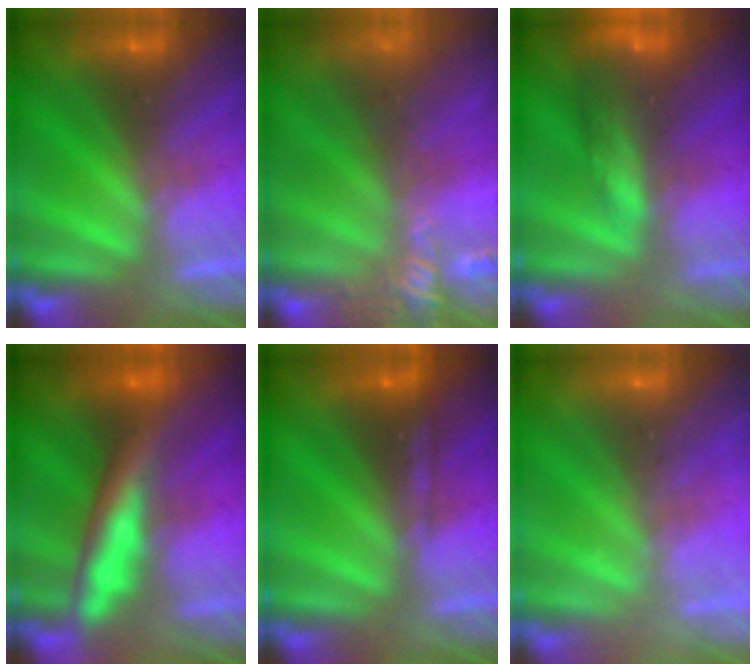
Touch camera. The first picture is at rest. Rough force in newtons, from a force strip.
{"total": 6.9}
{"total": 8.5}
{"total": 8.6}
{"total": 2.2}
{"total": 2.3}